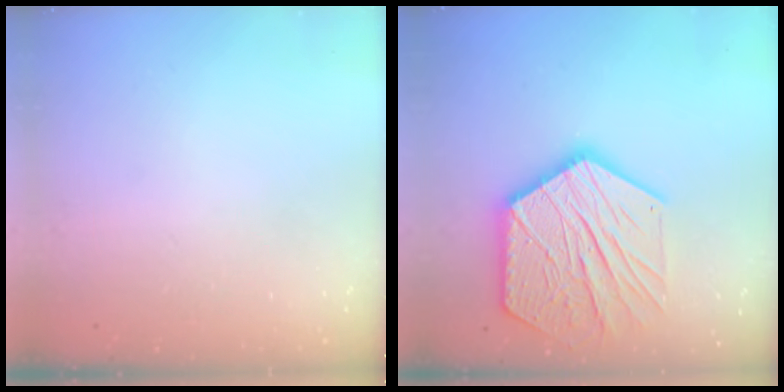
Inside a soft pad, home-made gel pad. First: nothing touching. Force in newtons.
{"total": 25.4, "press": 25.3, "slide": 2.1}